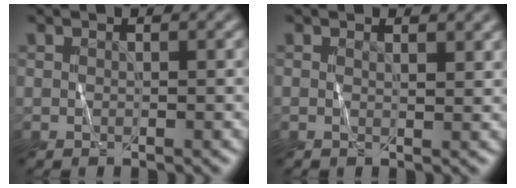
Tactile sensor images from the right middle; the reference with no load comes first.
{"total": 1.0, "force": [0.6, 0.3, 0.7], "torque": [-0.011, -0.001, 0.012]}